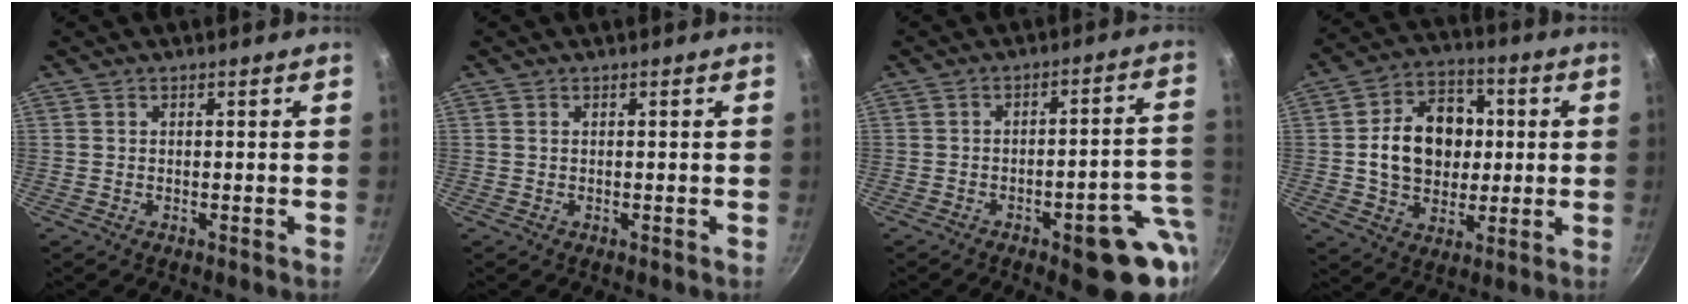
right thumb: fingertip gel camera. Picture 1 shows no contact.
{"total": 0.0}
{"total": 14.5, "force": [-5.7, 4.8, 12.4], "torque": [-0.100, 0.036, -0.071]}
{"total": 15.3, "force": [1.2, 11.8, 9.6], "torque": [-0.117, 0.019, 0.015]}